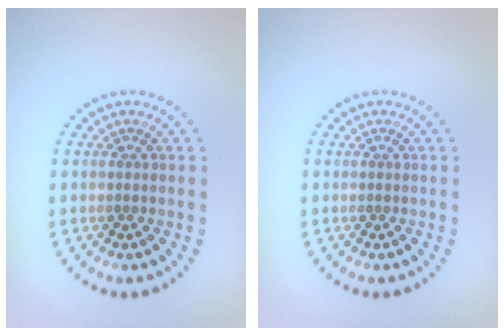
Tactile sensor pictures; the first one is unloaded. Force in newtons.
{"total": 0.0}